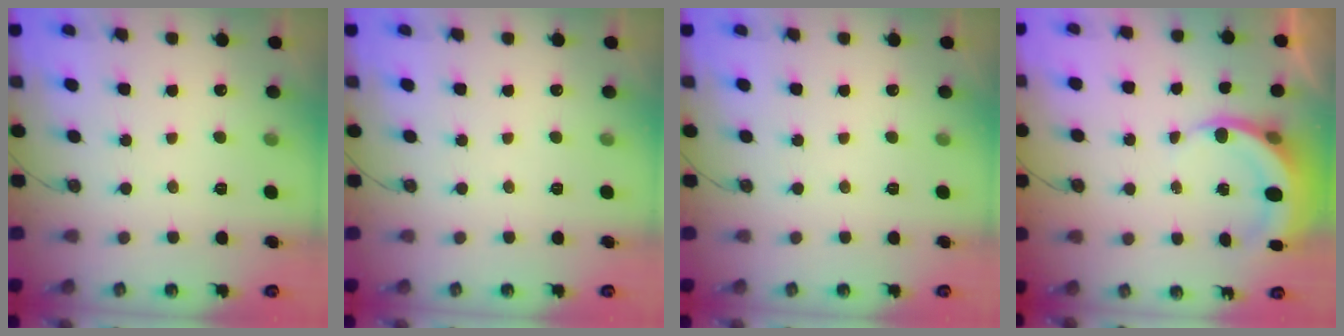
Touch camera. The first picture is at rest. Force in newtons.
{"total": 0.0}
{"total": 0.0}
{"total": 6.4, "press": 6.1, "slide": 1.9}